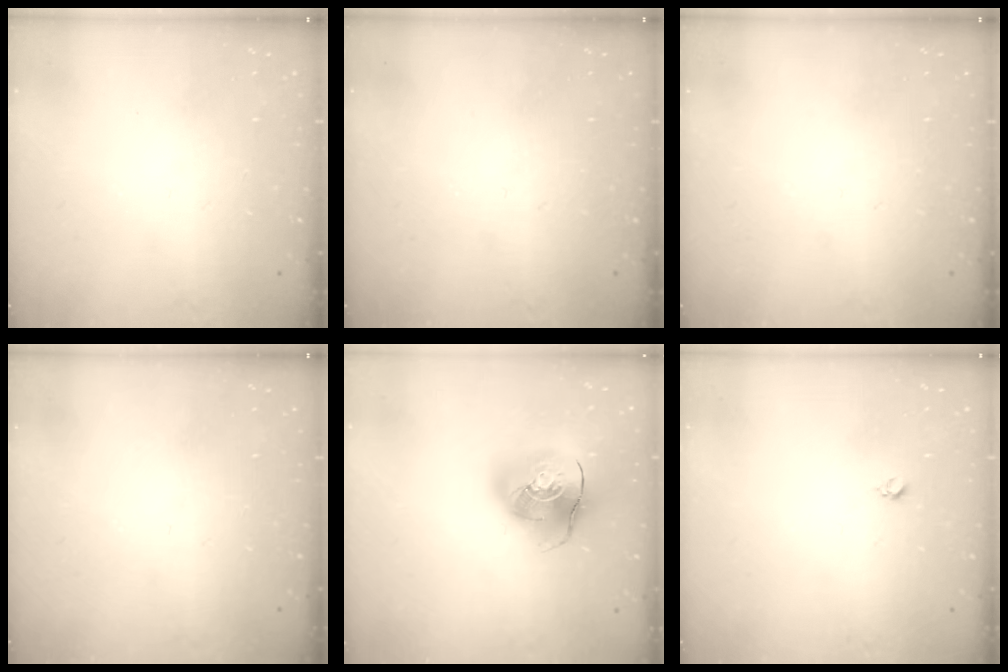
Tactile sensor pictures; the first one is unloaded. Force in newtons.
{"total": 0.0}
{"total": 0.0}
{"total": 0.0}
{"total": 14.8, "press": 14.5, "slide": 2.6}
{"total": 3.0, "press": 2.9, "slide": 0.4}